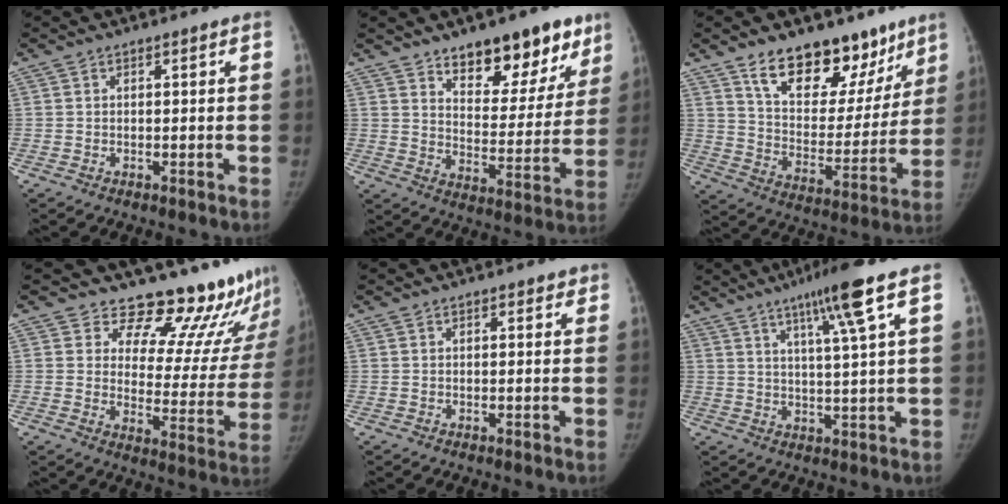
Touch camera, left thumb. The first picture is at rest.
{"total": 16.7, "force": [11.3, 8.2, 9.2], "torque": [-0.053, -0.069, 0.165]}
{"total": 19.9, "force": [13.4, 10.7, 10.1], "torque": [-0.085, -0.078, 0.212]}
{"total": 18.2, "force": [16.9, 5.8, 3.7], "torque": [0.017, -0.165, 0.196]}
{"total": 1.0, "force": [0.5, 0.7, 0.5], "torque": [0.005, 0.001, -0.001]}
{"total": 10.0, "force": [5.3, -0.6, 8.4], "torque": [-0.142, -0.019, 0.087]}